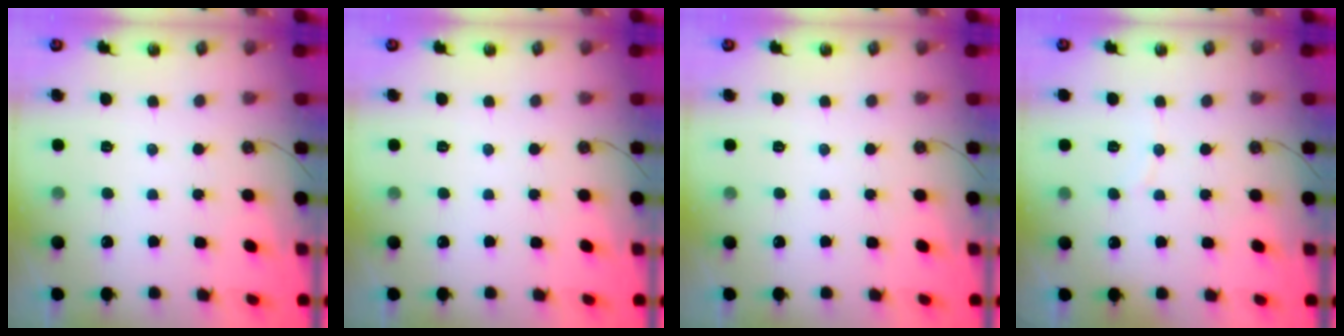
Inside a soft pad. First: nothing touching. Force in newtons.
{"total": 0.0}
{"total": 0.0}
{"total": 3.8, "press": 3.7, "slide": 0.4}